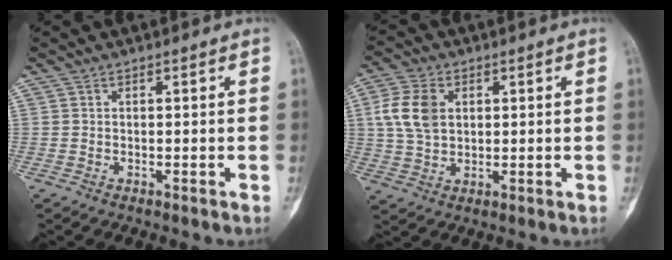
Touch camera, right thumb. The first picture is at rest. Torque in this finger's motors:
{"motor_torque": [-0.10, 0.32, 0.59, 0.14, 0.06]}